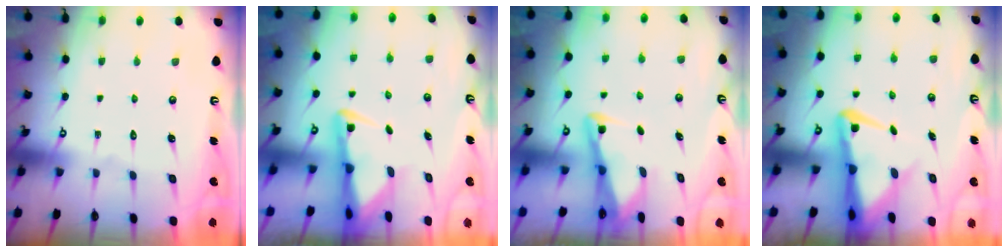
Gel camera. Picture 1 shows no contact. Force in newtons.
{"total": 3.5, "press": 3.4, "slide": 0.7}
{"total": 2.8, "press": 2.8, "slide": 0.4}
{"total": 5.7, "press": 5.7, "slide": 0.8}